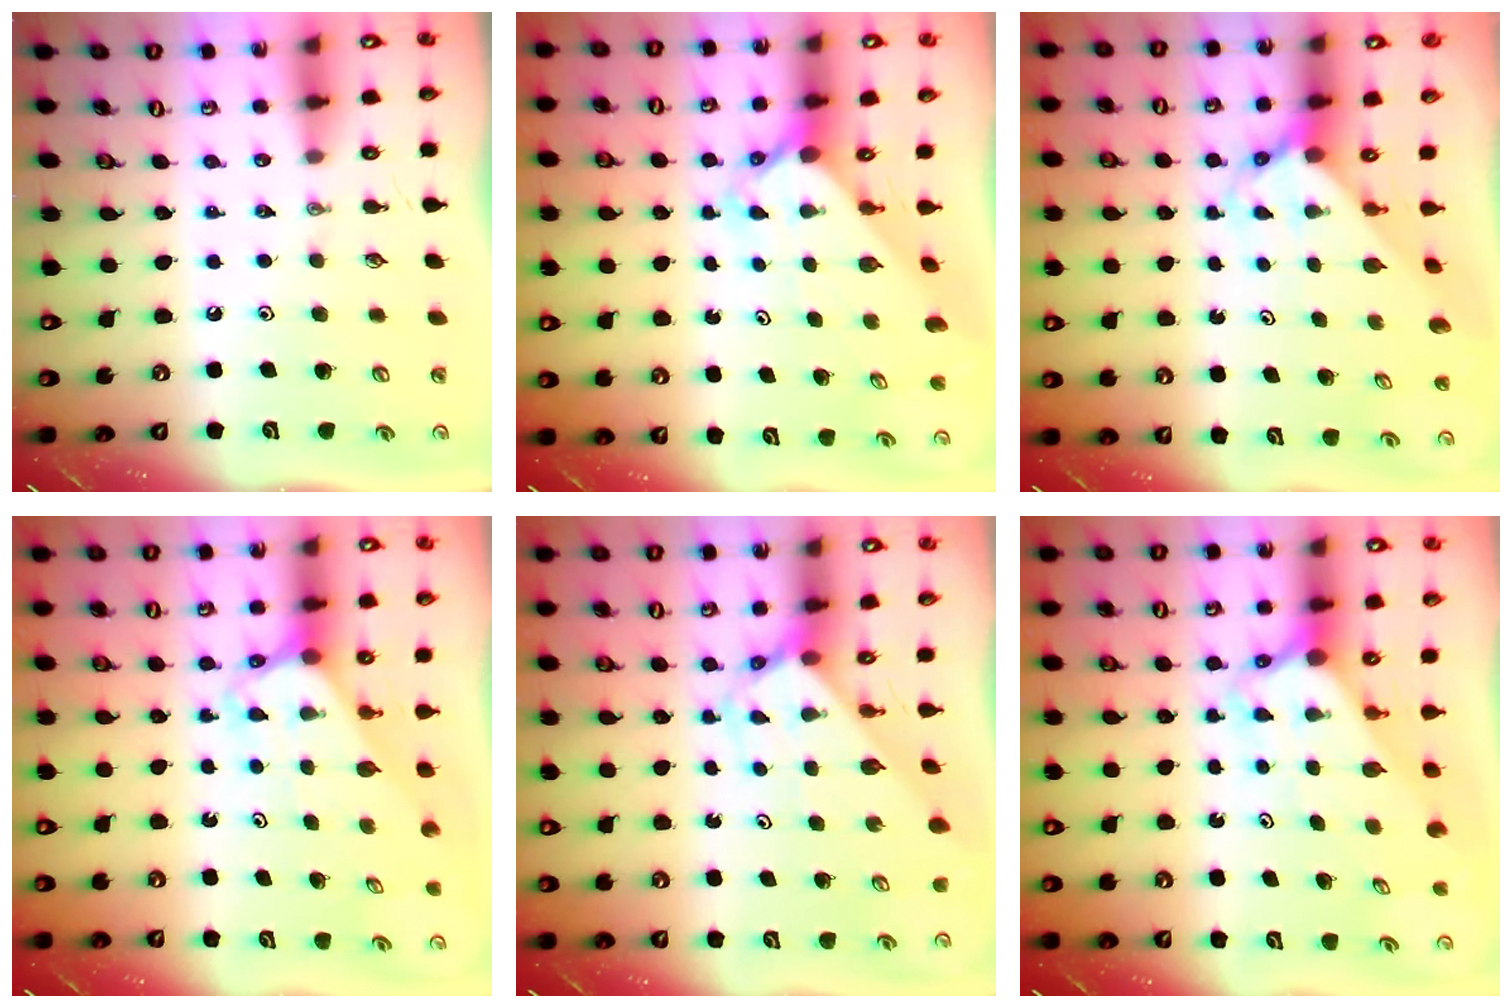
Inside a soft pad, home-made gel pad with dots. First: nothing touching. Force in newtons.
{"total": 2.7, "press": 2.6, "slide": 0.3}
{"total": 3.3, "press": 3.3, "slide": 0.3}
{"total": 2.7, "press": 2.7, "slide": 0.2}
{"total": 2.9, "press": 2.9, "slide": 0.2}
{"total": 3.1, "press": 3.1, "slide": 0.2}